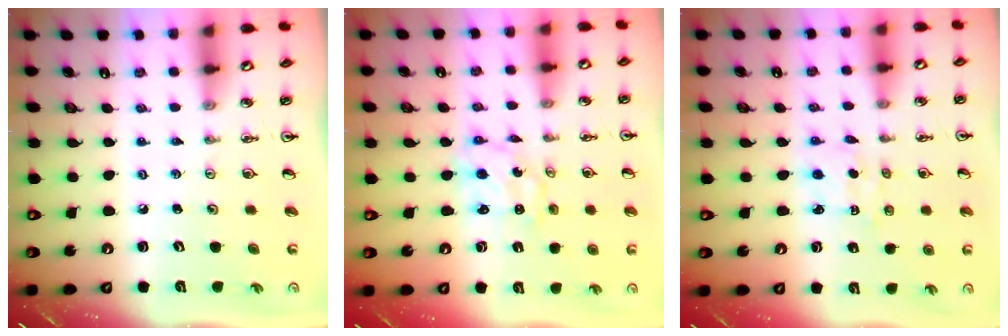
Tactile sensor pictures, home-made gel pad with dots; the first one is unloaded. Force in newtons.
{"total": 2.7, "press": 2.7, "slide": 0.3}
{"total": 1.8, "press": 1.6, "slide": 0.6}